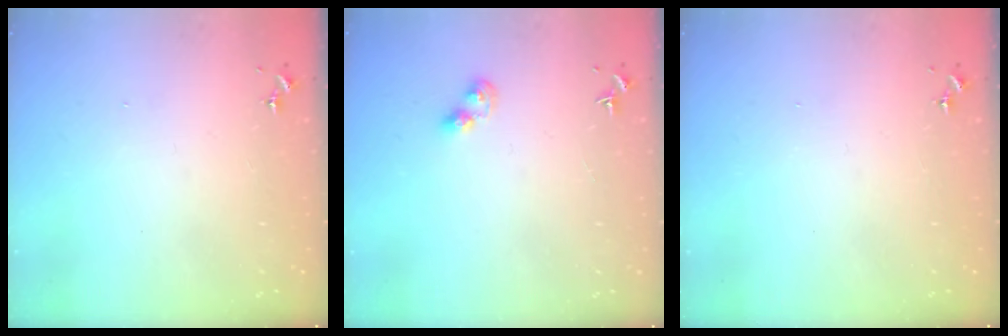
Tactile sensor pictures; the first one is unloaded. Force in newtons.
{"total": 5.0, "press": 4.9, "slide": 0.4}
{"total": 0.0}